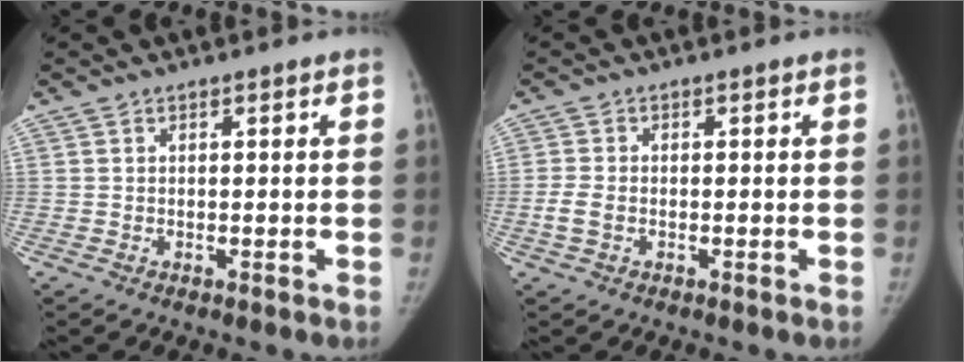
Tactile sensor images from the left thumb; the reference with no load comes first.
{"total": 3.1, "force": [-0.9, 2.0, 2.1], "torque": [-0.052, 0.005, -0.019]}